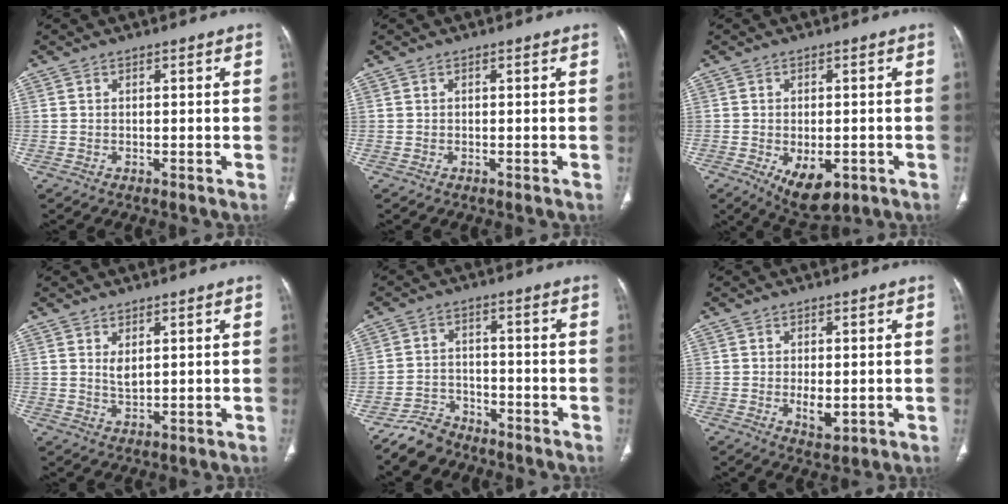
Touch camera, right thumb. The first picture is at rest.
{"total": 0.0}
{"total": 8.0, "force": [-2.8, 4.4, 6.1], "torque": [-0.083, -0.003, -0.028]}
{"total": 2.6, "force": [1.1, 1.1, 2.1], "torque": [-0.037, -0.013, 0.026]}
{"total": 5.8, "force": [-5.0, 2.9, 0.6], "torque": [-0.003, 0.027, -0.096]}
{"total": 3.9, "force": [-0.5, 2.1, 3.2], "torque": [-0.049, -0.009, -0.003]}